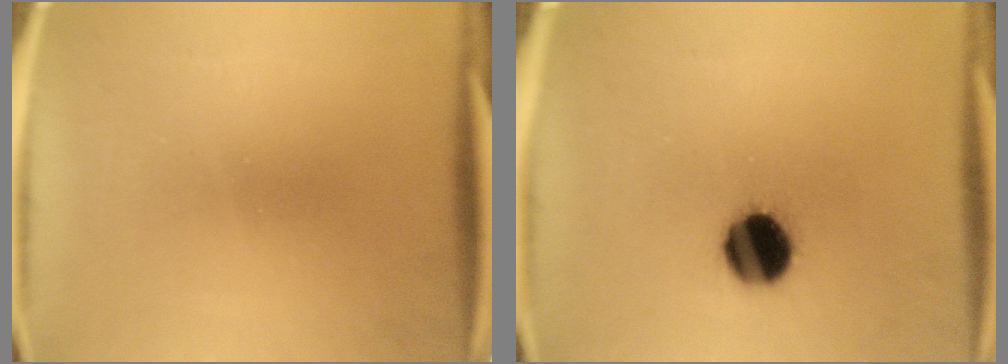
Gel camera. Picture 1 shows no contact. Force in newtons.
{"total": 11.9}